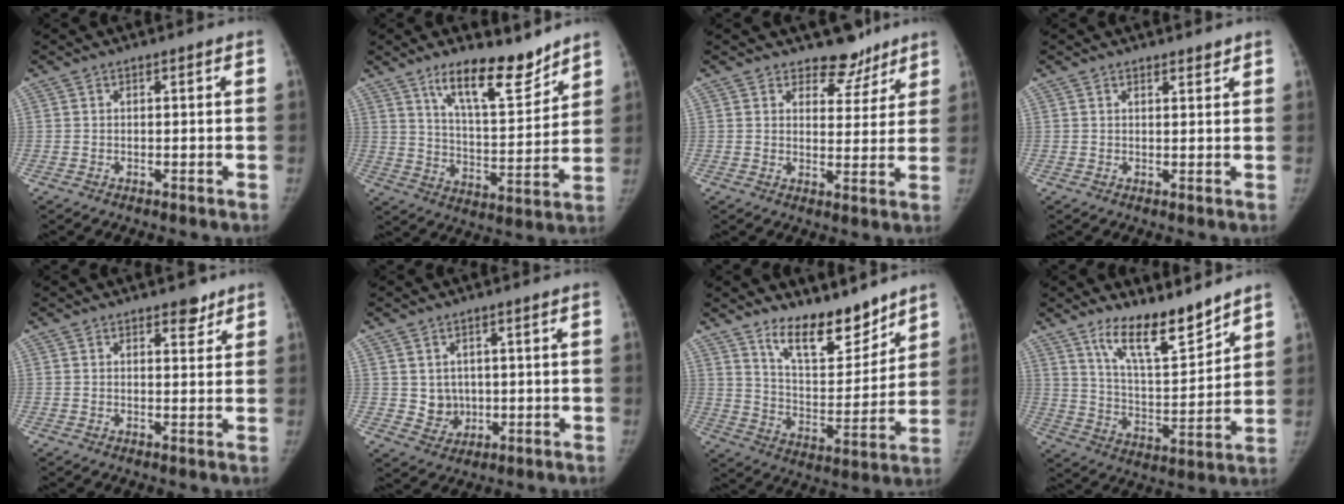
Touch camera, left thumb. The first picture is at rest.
{"total": 13.8, "force": [10.2, 4.3, 8.3], "torque": [-0.107, -0.077, 0.176]}
{"total": 6.3, "force": [5.2, 3.6, 1.0], "torque": [0.022, -0.037, 0.071]}
{"total": 1.4, "force": [1.3, 0.5, 0.4], "torque": [0.002, -0.010, 0.018]}
{"total": 3.0, "force": [2.1, 1.5, 1.4], "torque": [-0.002, -0.013, 0.029]}
{"total": 4.6, "force": [0.4, 4.1, 2.0], "torque": [-0.011, -0.005, 0.019]}
{"total": 13.5, "force": [10.6, 5.2, 6.5], "torque": [-0.068, -0.085, 0.187]}
{"total": 13.1, "force": [10.2, 3.4, 7.5], "torque": [-0.101, -0.080, 0.185]}